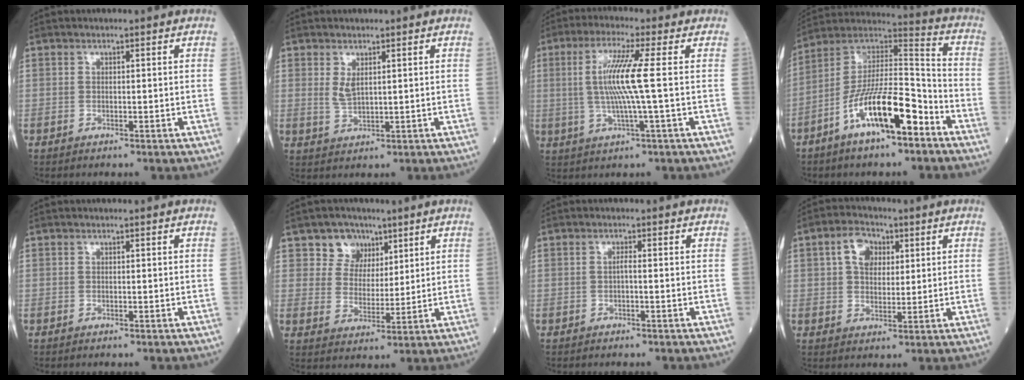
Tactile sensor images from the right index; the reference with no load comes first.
{"total": 2.2, "force": [0.9, 0.8, 1.8], "torque": [-0.039, -0.005, 0.025]}
{"total": 8.3, "force": [0.6, -1.1, 8.2], "torque": [-0.171, 0.000, 0.012]}
{"total": 15.4, "force": [-7.9, 3.5, 12.7], "torque": [-0.233, 0.010, -0.138]}
{"total": 0.0}
{"total": 6.1, "force": [3.7, 4.8, 0.8], "torque": [-0.014, 0.009, 0.066]}
{"total": 0.7, "force": [-0.2, 0.0, 0.6], "torque": [-0.008, 0.002, -0.006]}
{"total": 5.6, "force": [1.9, 3.8, 3.7], "torque": [-0.069, 0.019, 0.033]}